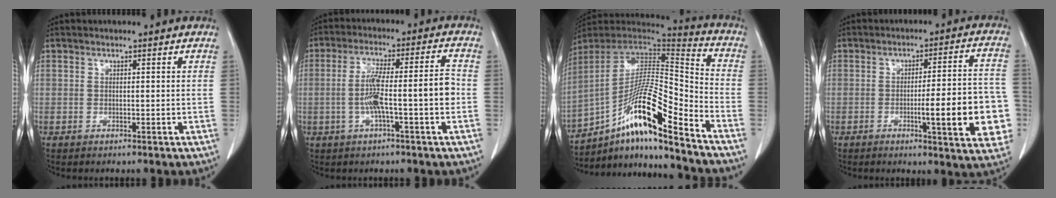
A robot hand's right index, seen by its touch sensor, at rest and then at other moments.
{"total": 9.3, "force": [-1.9, 0.3, 9.1], "torque": [-0.162, 0.023, -0.033]}
{"total": 18.4, "force": [-11.8, 1.5, 14.1], "torque": [-0.252, 0.008, -0.209]}
{"total": 13.9, "force": [-3.5, 2.0, 13.3], "torque": [-0.139, 0.016, -0.039]}